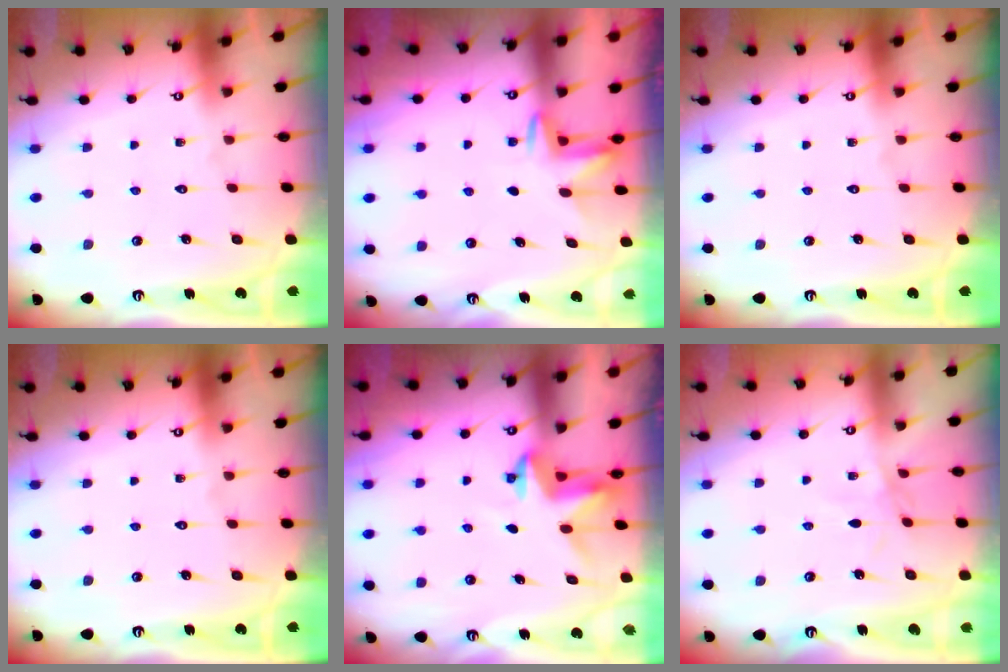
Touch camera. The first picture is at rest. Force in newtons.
{"total": 2.6, "press": 2.6, "slide": 0.4}
{"total": 0.0}
{"total": 0.0}
{"total": 3.6, "press": 3.6, "slide": 0.3}
{"total": 2.2, "press": 2.1, "slide": 0.3}